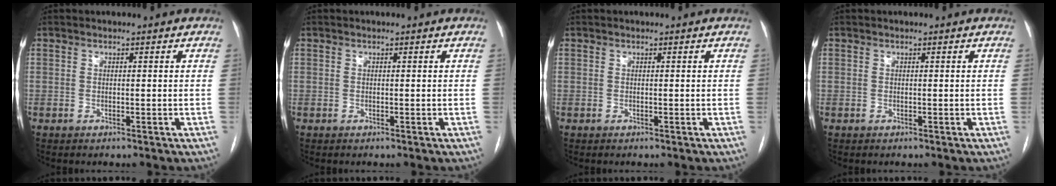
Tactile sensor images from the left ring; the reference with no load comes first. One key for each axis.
{"total": 0.0}
{"total": 0.0}
{"total": 0.0}